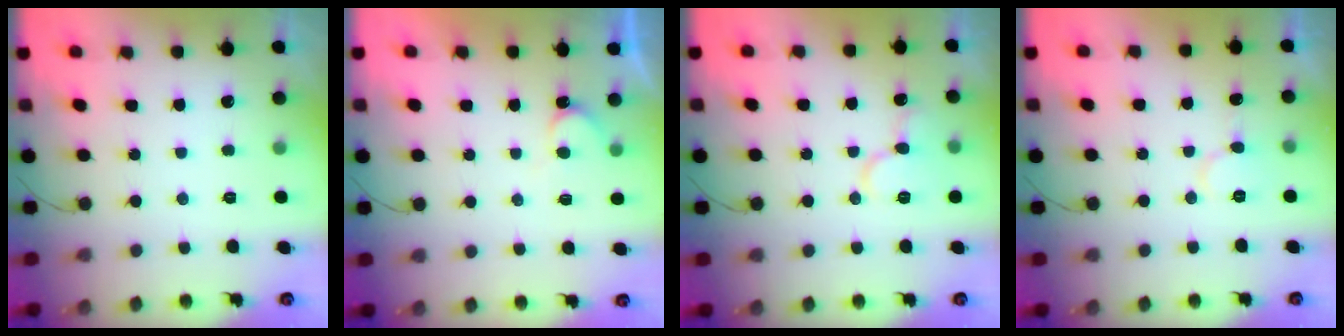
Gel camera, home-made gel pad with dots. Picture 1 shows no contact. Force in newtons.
{"total": 4.9, "press": 4.9, "slide": 0.4}
{"total": 10.2, "press": 10.1, "slide": 1.3}
{"total": 7.0, "press": 7.0, "slide": 0.6}